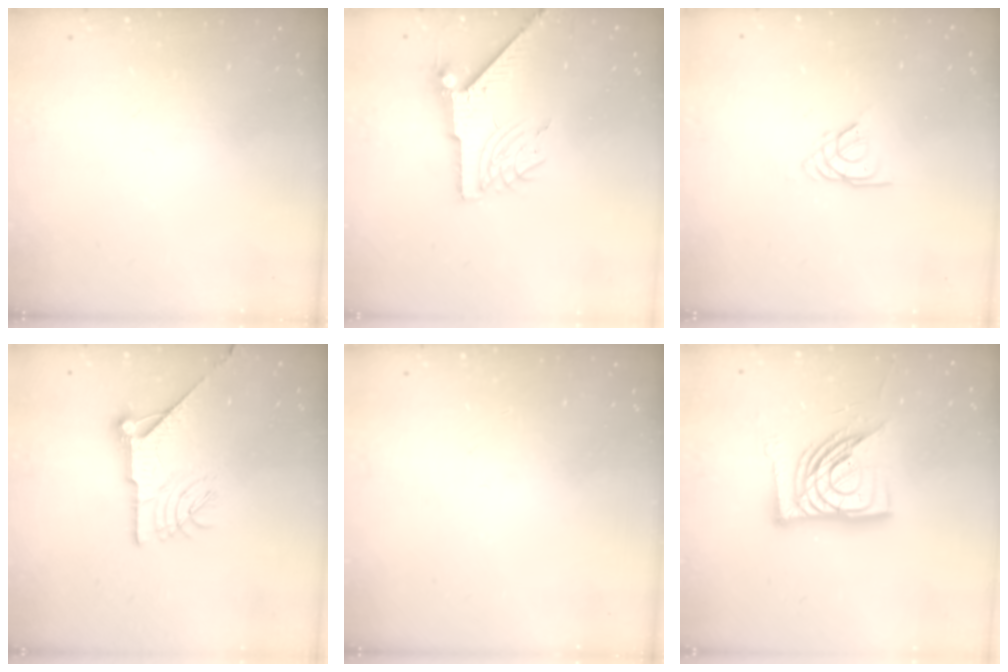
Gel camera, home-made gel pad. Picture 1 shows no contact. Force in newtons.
{"total": 7.7, "press": 7.7, "slide": 0.6}
{"total": 3.2, "press": 3.1, "slide": 0.7}
{"total": 12.6, "press": 12.6, "slide": 0.4}
{"total": 0.0}
{"total": 16.7, "press": 16.6, "slide": 1.9}